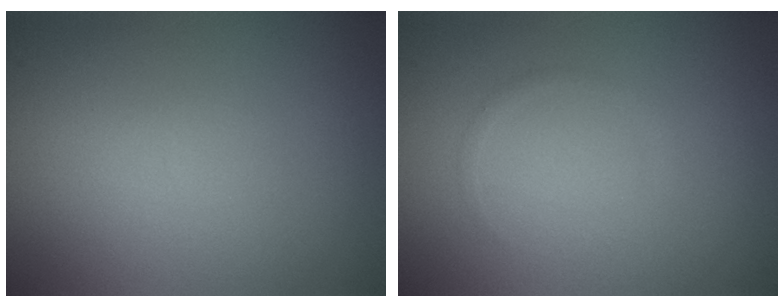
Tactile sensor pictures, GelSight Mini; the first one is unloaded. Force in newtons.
{"total": 0.5, "press": 0.5, "slide": 0.0}